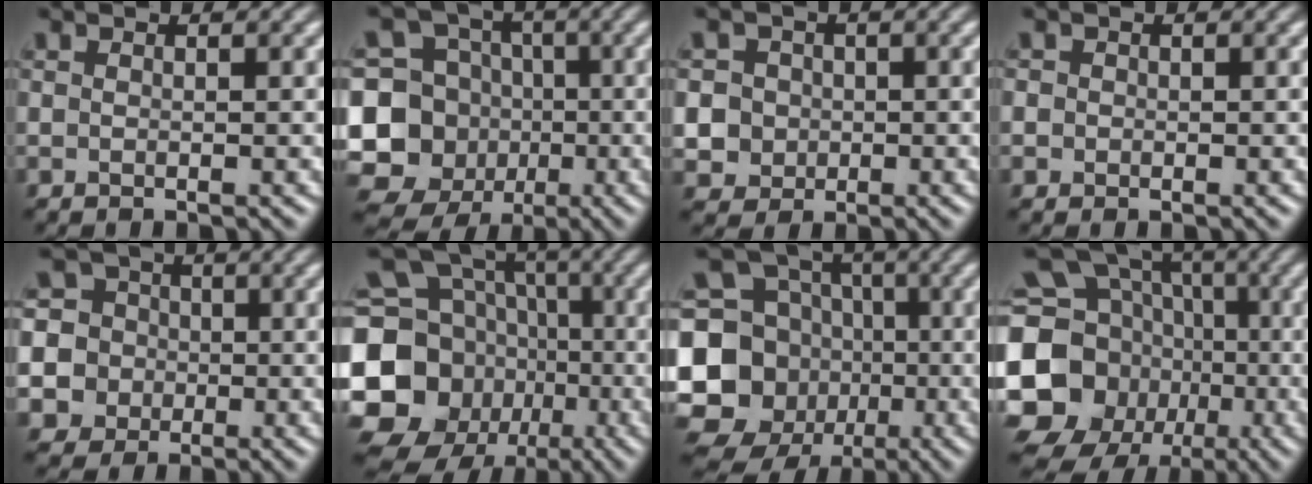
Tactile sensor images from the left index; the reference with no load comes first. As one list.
[{"total": 13.5, "force": [-4.2, 12.3, 3.5], "torque": [-0.103, -0.020, -0.075]}, {"total": 6.0, "force": [-0.9, 5.8, 1.4], "torque": [-0.028, 0.009, -0.030]}, {"total": 0.7, "force": [-0.2, 0.7, -0.1], "torque": [0.009, -0.004, -0.006]}, {"total": 8.3, "force": [-2.0, 7.9, 1.6], "torque": [-0.045, 0.011, -0.063]}, {"total": 18.8, "force": [-5.3, 16.1, 8.2], "torque": [-0.193, -0.014, -0.111]}, {"total": 15.2, "force": [-4.2, 13.4, 5.7], "torque": [-0.151, -0.013, -0.081]}, {"total": 19.3, "force": [-4.5, 16.8, 8.3], "torque": [-0.191, -0.017, -0.103]}]